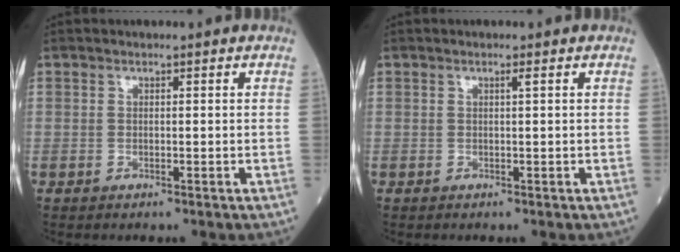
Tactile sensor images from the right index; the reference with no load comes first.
{"total": 0.6, "force": [0.3, -0.2, 0.6], "torque": [-0.013, -0.001, 0.008]}